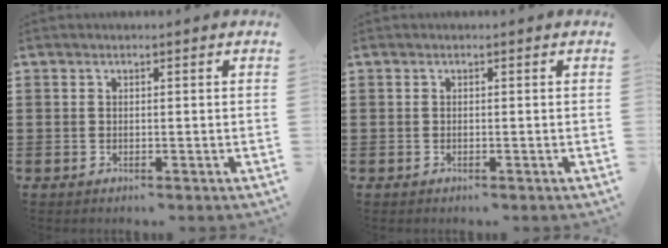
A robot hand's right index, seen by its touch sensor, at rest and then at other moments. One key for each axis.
{"total": 0.0}